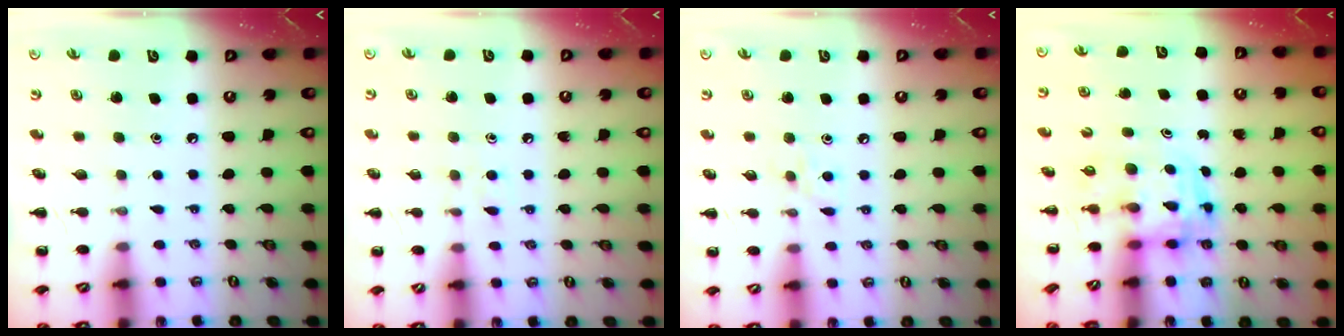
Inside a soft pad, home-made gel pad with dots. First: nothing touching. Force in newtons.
{"total": 4.3, "press": 3.8, "slide": 1.9}
{"total": 5.4, "press": 4.9, "slide": 2.1}
{"total": 3.7, "press": 3.7, "slide": 0.6}